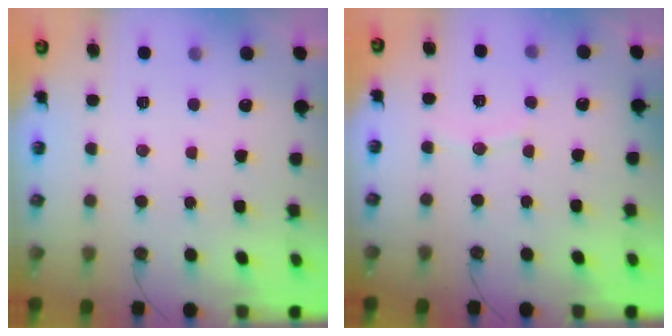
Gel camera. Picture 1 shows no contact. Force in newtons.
{"total": 5.2, "press": 5.2, "slide": 0.6}